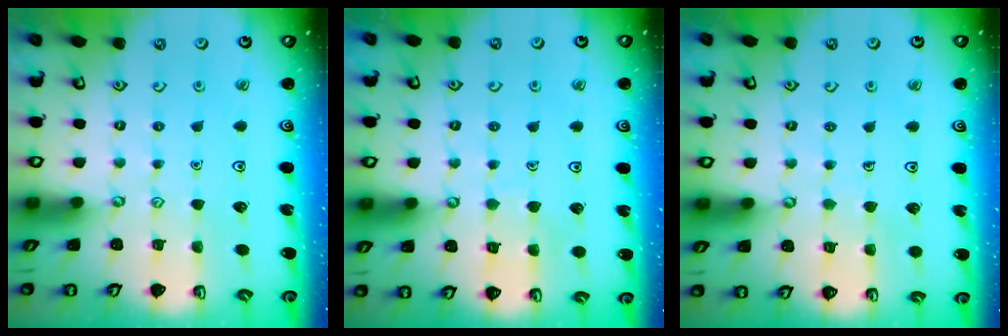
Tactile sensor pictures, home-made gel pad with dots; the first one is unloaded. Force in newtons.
{"total": 5.8, "press": 5.8, "slide": 0.4}
{"total": 3.3, "press": 3.3, "slide": 0.2}